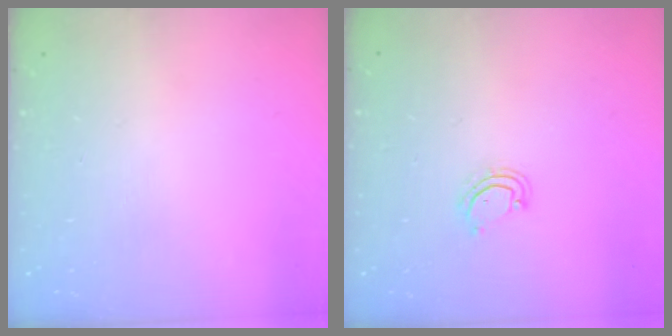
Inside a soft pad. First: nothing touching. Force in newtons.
{"total": 3.5, "press": 3.4, "slide": 0.3}